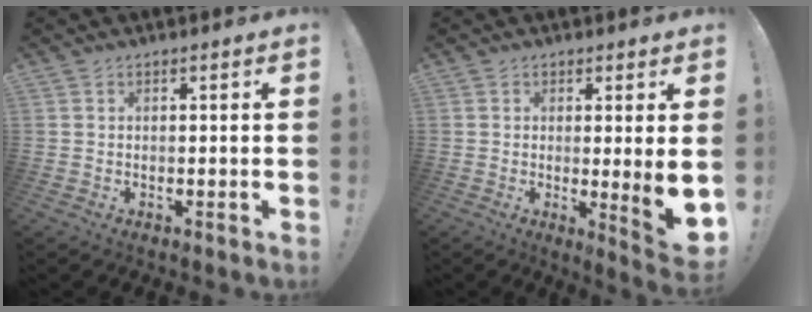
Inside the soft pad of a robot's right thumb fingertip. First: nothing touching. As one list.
[{"total": 7.7, "force": [0.0, 0.1, 7.7], "torque": [-0.096, -0.022, 0.002]}]